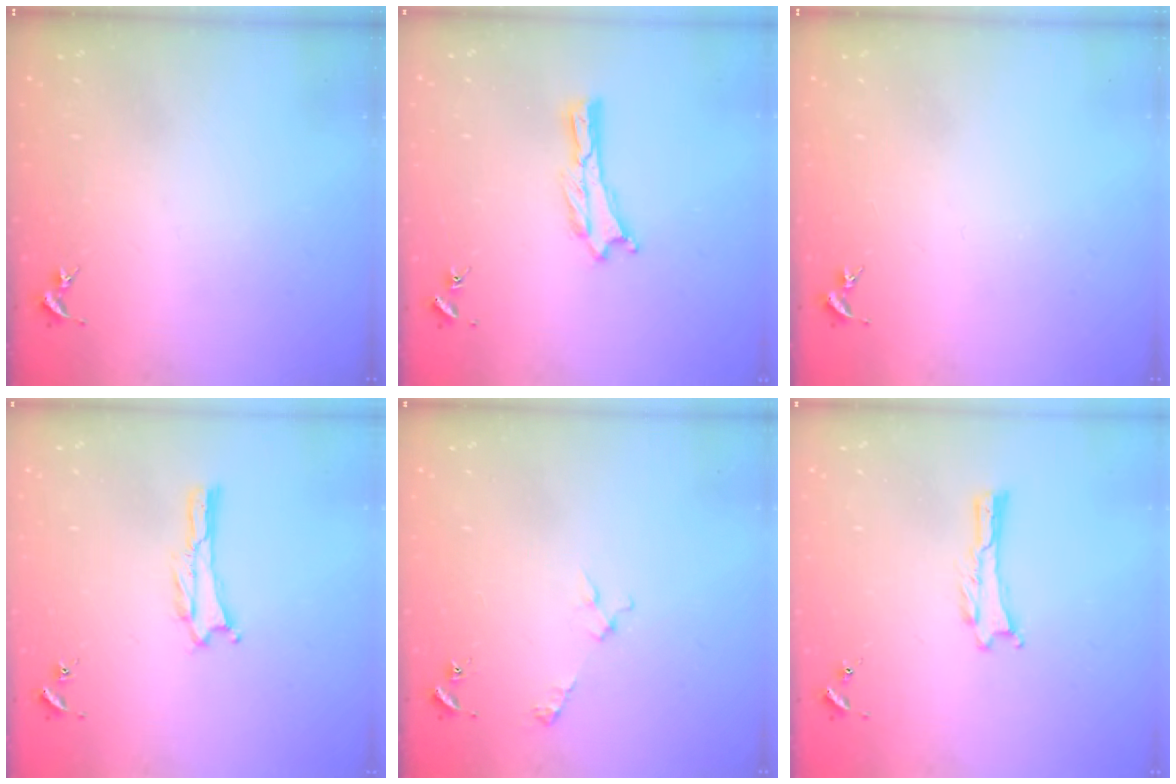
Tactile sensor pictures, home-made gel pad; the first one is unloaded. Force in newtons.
{"total": 0.0}
{"total": 0.0}
{"total": 0.0}
{"total": 3.3, "press": 3.3, "slide": 0.4}
{"total": 0.0}